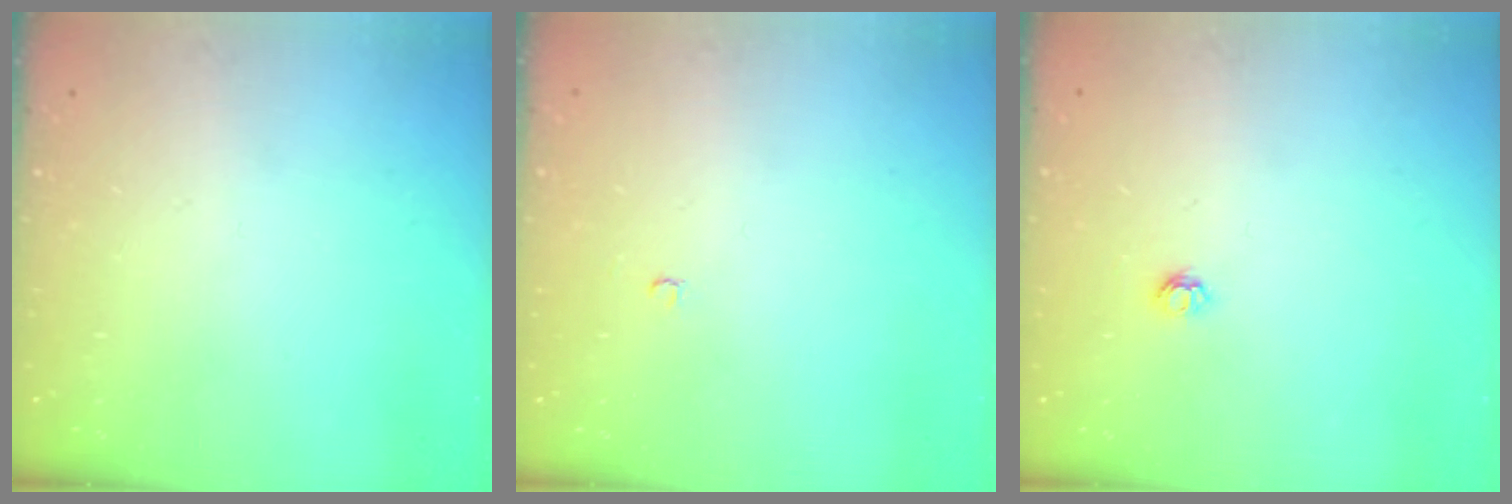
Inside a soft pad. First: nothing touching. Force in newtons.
{"total": 2.1, "press": 2.1, "slide": 0.2}
{"total": 3.8, "press": 3.8, "slide": 0.6}